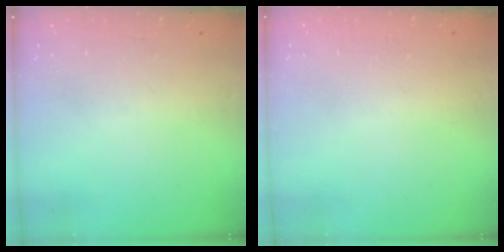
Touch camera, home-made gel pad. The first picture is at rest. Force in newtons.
{"total": 1.8, "press": 1.8, "slide": 0.1}